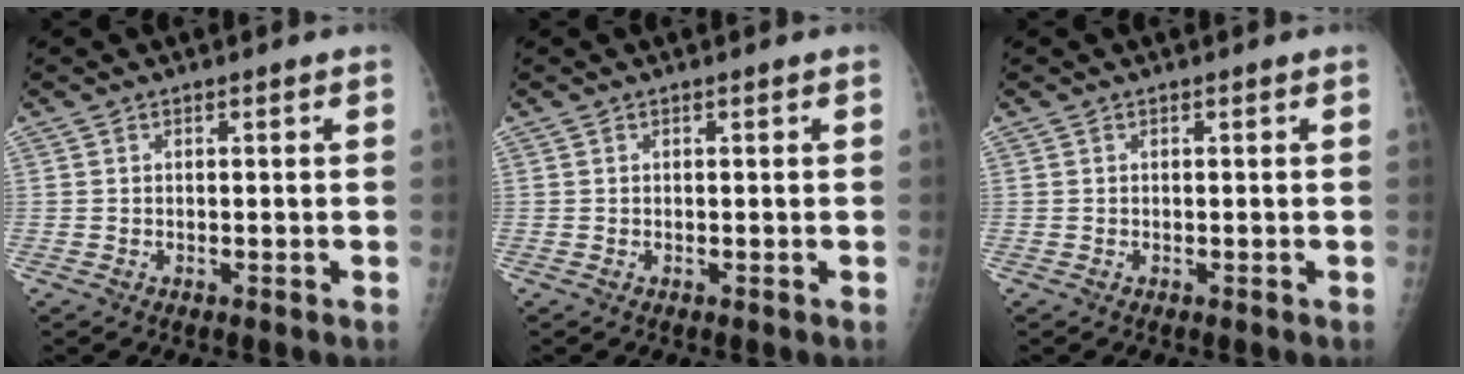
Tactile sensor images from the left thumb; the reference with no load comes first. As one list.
[{"total": 0.0}, {"total": 0.0}]